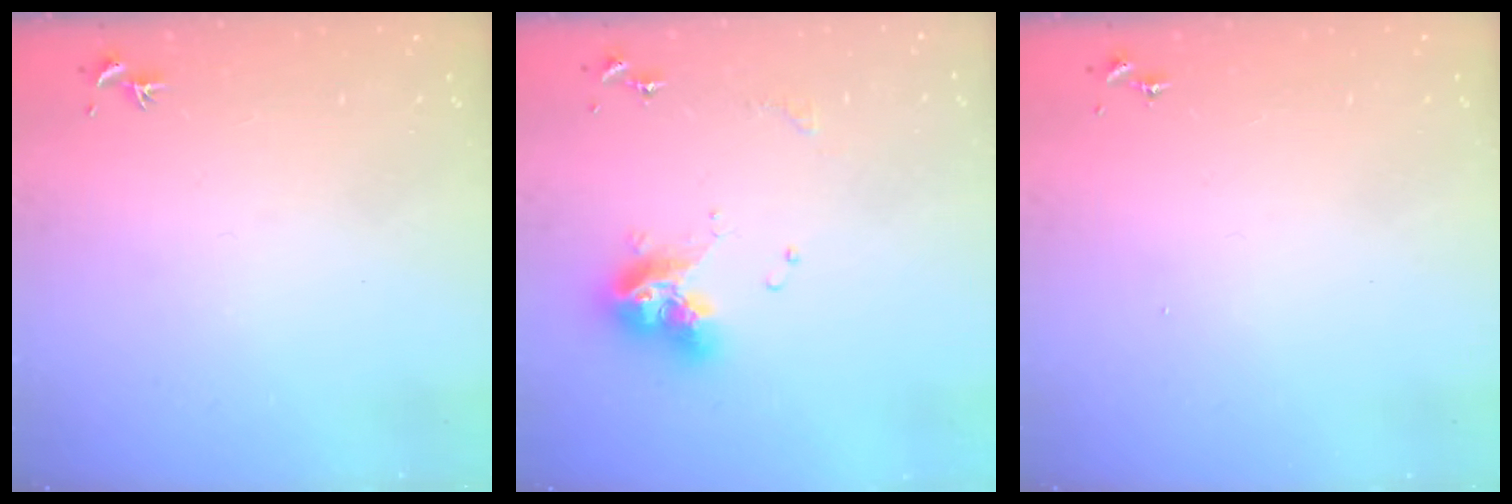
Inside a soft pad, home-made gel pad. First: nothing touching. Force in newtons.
{"total": 11.7, "press": 11.7, "slide": 1.2}
{"total": 0.0}